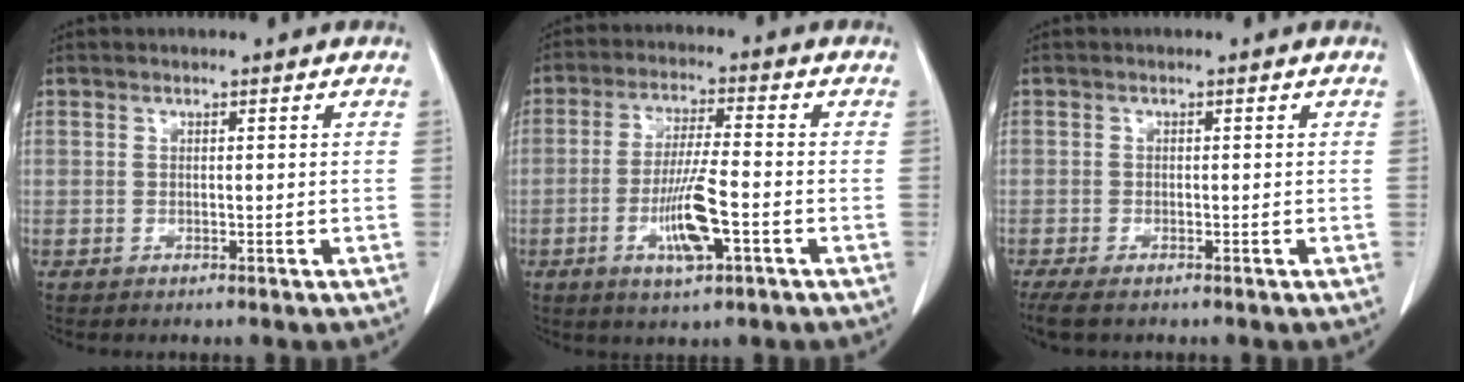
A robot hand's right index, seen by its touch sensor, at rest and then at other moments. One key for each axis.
{"total": 8.6, "fx": -2.9, "fy": 1.0, "fz": 8.0, "tx": -0.154, "ty": -0.008, "tz": -0.053}
{"total": 4.1, "fx": -3.2, "fy": 1.2, "fz": 2.4, "tx": -0.047, "ty": -0.014, "tz": -0.049}